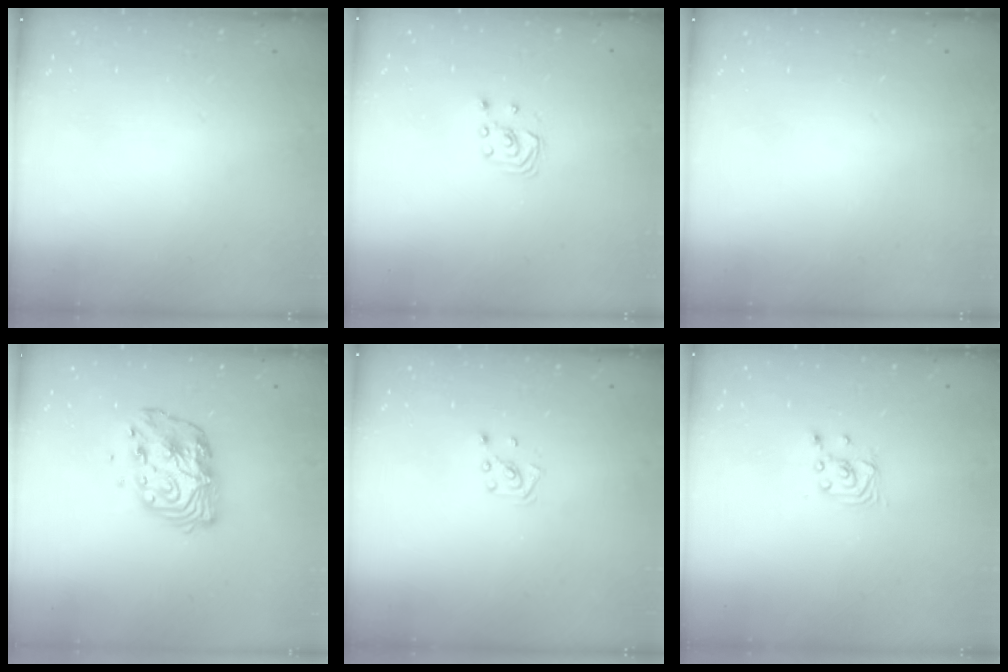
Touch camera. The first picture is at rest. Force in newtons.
{"total": 1.9, "press": 1.9, "slide": 0.2}
{"total": 0.0}
{"total": 11.7, "press": 11.6, "slide": 0.9}
{"total": 2.1, "press": 2.0, "slide": 0.3}
{"total": 2.2, "press": 2.2, "slide": 0.2}